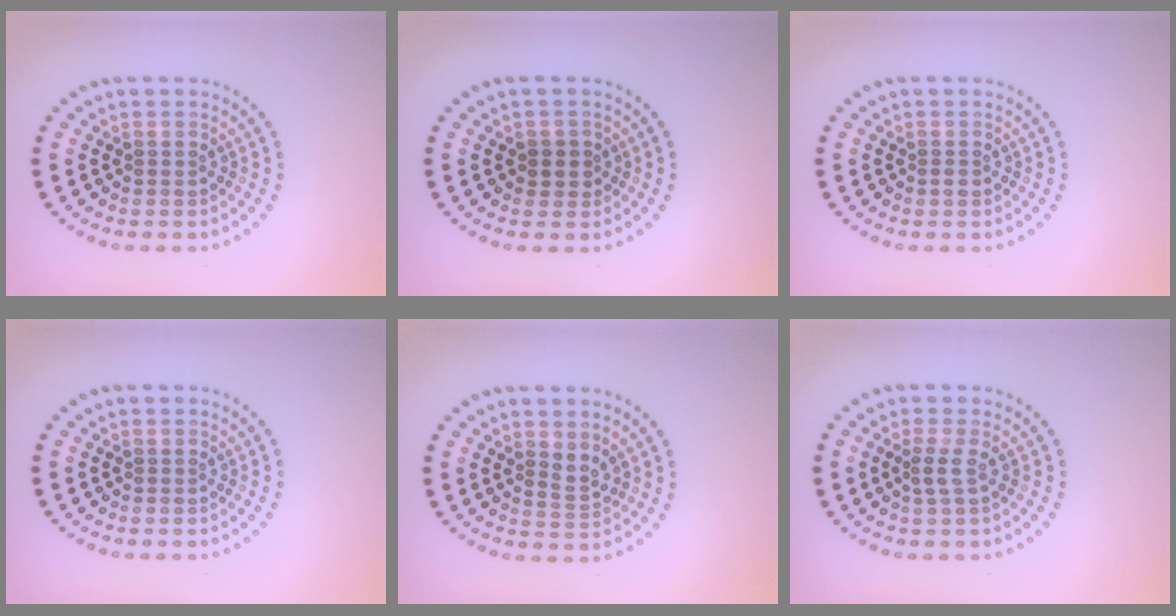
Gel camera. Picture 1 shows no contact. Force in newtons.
{"total": 1.7, "press": 1.6, "slide": 0.6}
{"total": 0.6, "press": 0.5, "slide": 0.3}
{"total": 0.0}
{"total": 1.7, "press": 1.4, "slide": 1.0}
{"total": 1.2, "press": 0.9, "slide": 0.8}